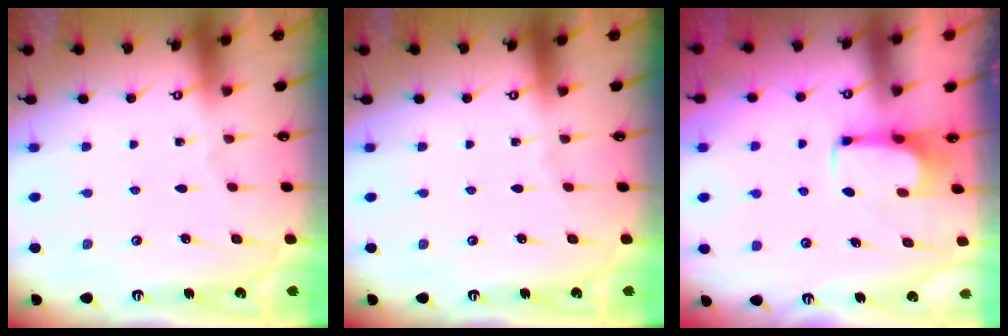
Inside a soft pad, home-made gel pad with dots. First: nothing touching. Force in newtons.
{"total": 0.0}
{"total": 0.0}